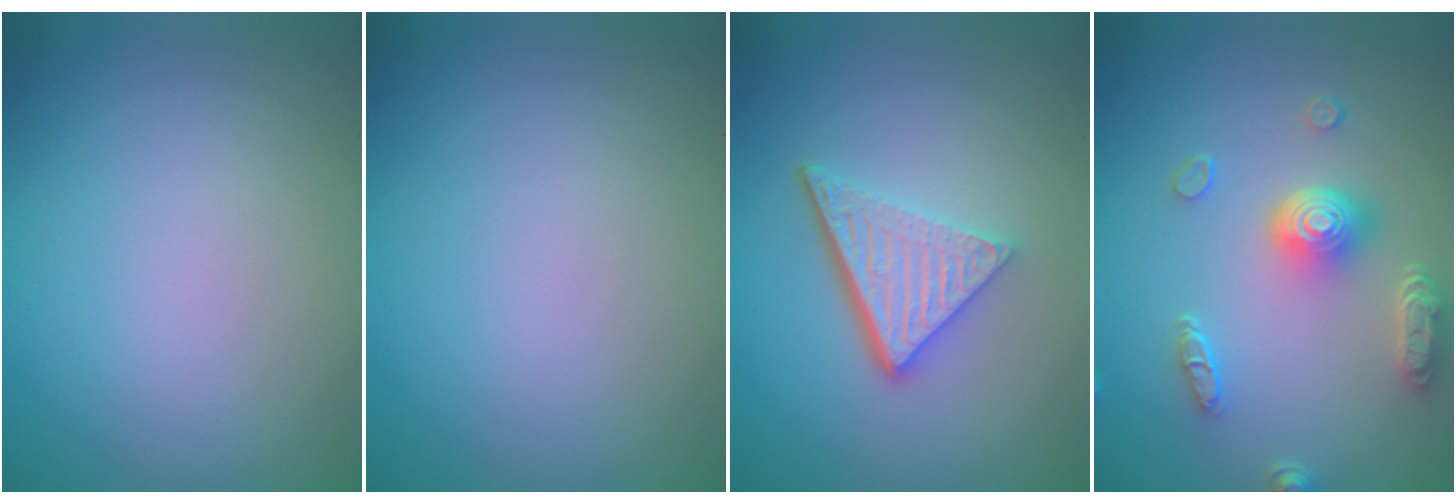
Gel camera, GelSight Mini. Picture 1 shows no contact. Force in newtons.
{"total": 0.0}
{"total": 5.0, "press": 3.5, "slide": 3.6}
{"total": 4.8, "press": 3.7, "slide": 3.0}